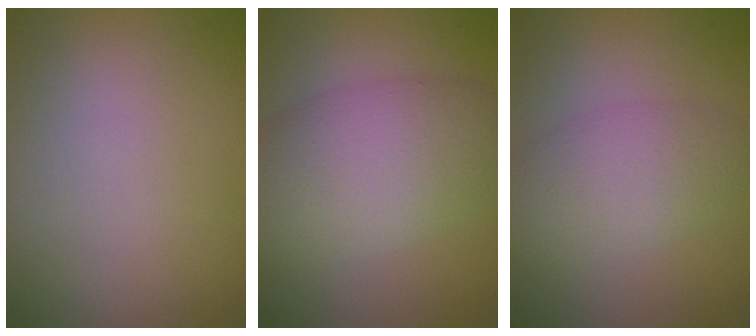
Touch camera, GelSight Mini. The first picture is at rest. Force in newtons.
{"total": 7.6, "press": 7.6, "slide": 0.2}
{"total": 4.4, "press": 4.4, "slide": 0.3}